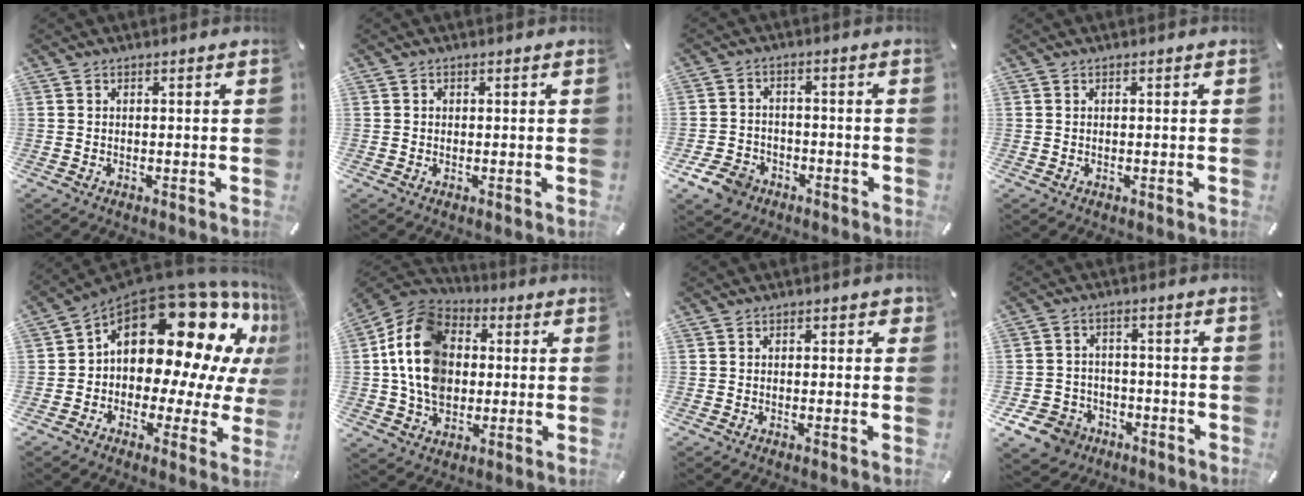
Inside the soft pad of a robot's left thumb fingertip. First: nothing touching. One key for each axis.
{"total": 0.5, "fx": 0.0, "fy": 0.5, "fz": 0.2, "tx": -0.002, "ty": 0.003, "tz": -0.001}
{"total": 7.1, "fx": -4.1, "fy": 5.3, "fz": 2.3, "tx": -0.057, "ty": 0.025, "tz": -0.078}
{"total": 0.0}
{"total": 22.0, "fx": 10.2, "fy": 12.5, "fz": 14.9, "tx": -0.230, "ty": -0.089, "tz": 0.177}
{"total": 15.3, "fx": 0.4, "fy": 12.3, "fz": 9.1, "tx": -0.210, "ty": 0.010, "tz": 0.007}
{"total": 1.2, "fx": -0.1, "fy": 0.9, "fz": 0.7, "tx": 0.001, "ty": 0.000, "tz": -0.007}
{"total": 8.5, "fx": -4.7, "fy": 6.7, "fz": 2.3, "tx": -0.062, "ty": 0.039, "tz": -0.086}